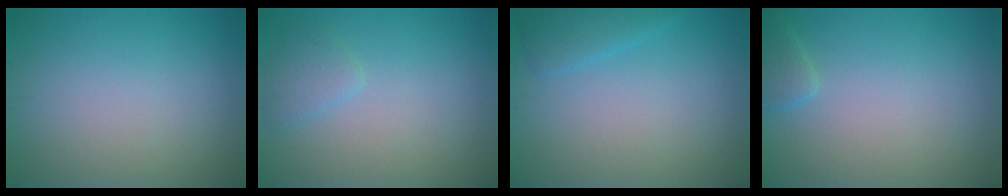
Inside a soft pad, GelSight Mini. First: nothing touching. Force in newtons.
{"total": 1.5, "press": 1.5, "slide": 0.1}
{"total": 1.7, "press": 1.7, "slide": 0.2}
{"total": 1.4, "press": 1.4, "slide": 0.1}